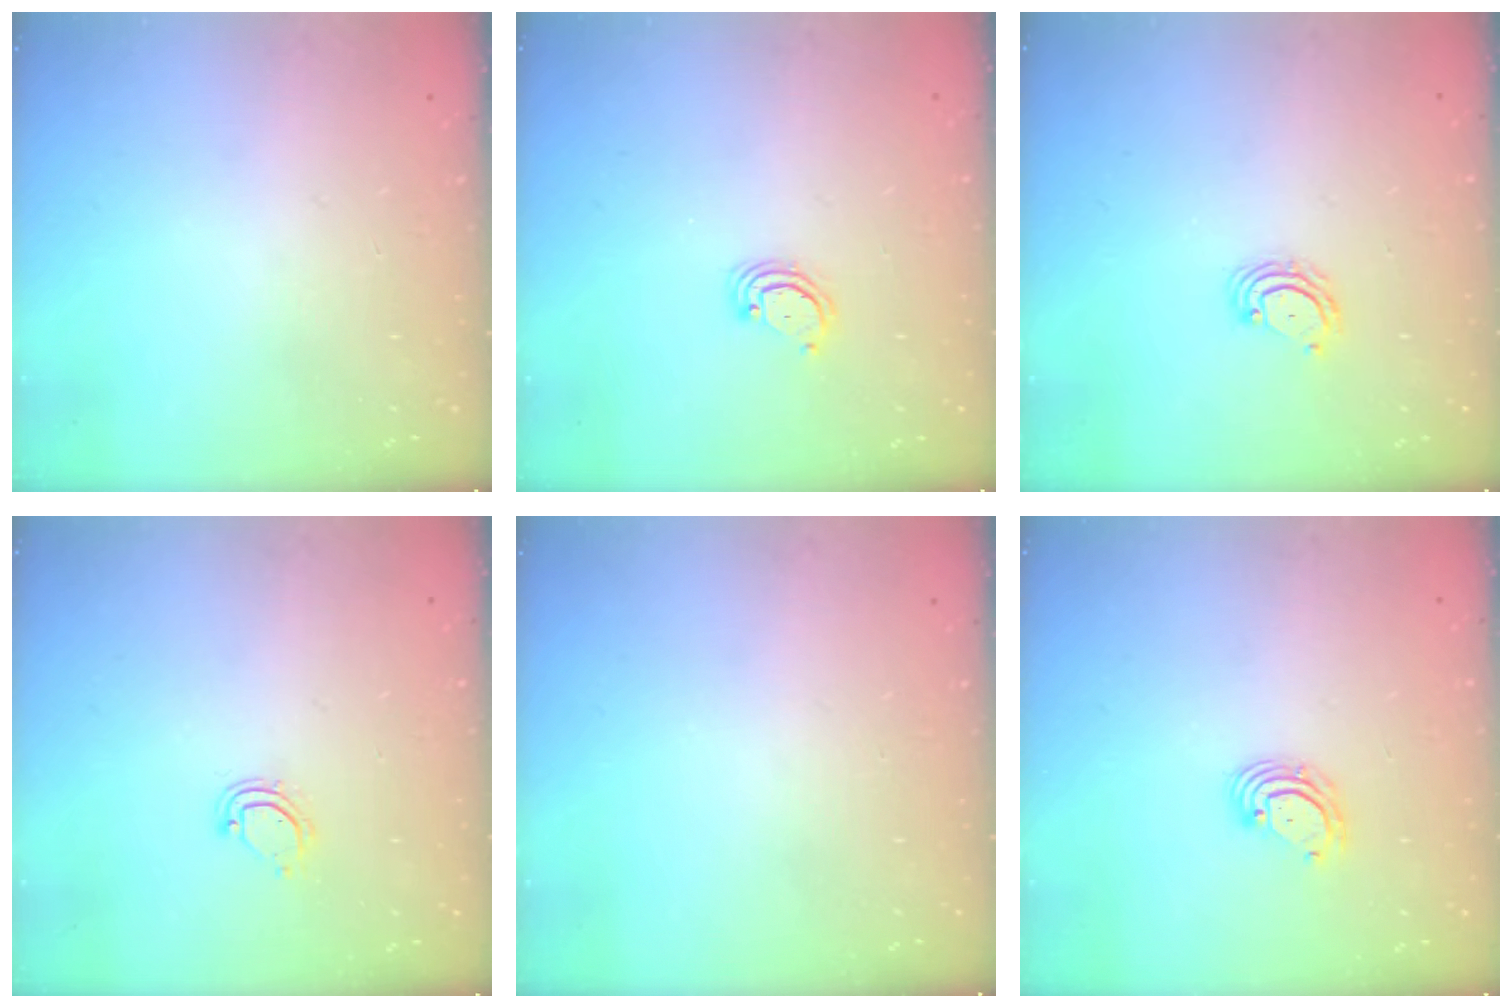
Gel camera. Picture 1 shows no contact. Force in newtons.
{"total": 2.9, "press": 2.9, "slide": 0.3}
{"total": 4.1, "press": 4.1, "slide": 0.4}
{"total": 4.3, "press": 4.3, "slide": 0.3}
{"total": 0.0}
{"total": 4.0, "press": 4.0, "slide": 0.4}